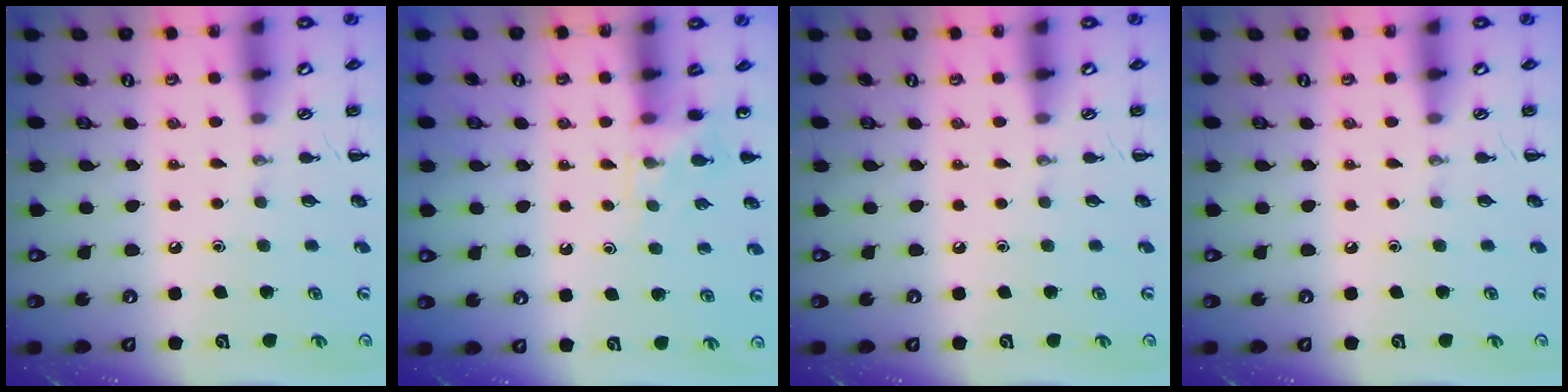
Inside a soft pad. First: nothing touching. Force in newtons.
{"total": 6.0, "press": 5.7, "slide": 1.8}
{"total": 0.0}
{"total": 0.0}